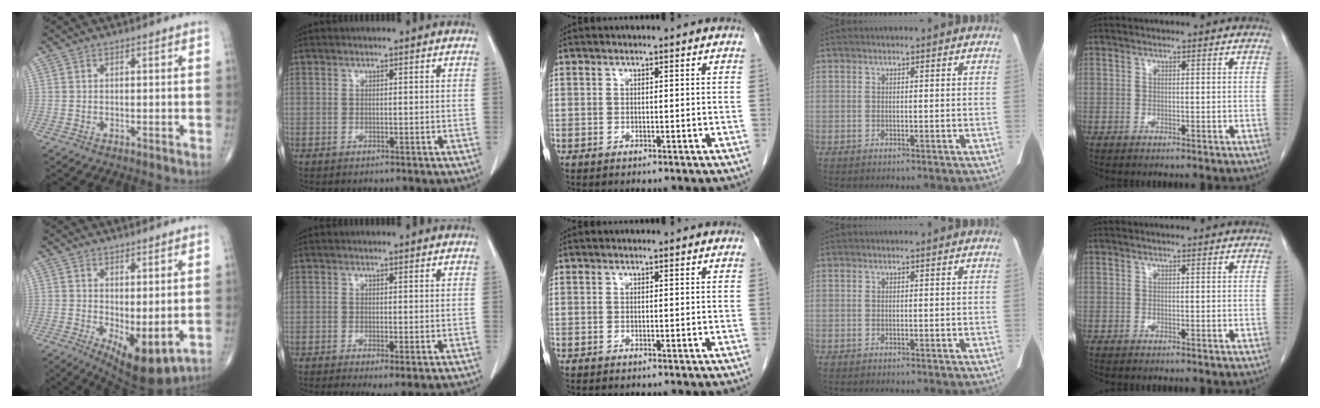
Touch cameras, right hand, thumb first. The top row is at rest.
{"thumb": {"total": 9.1, "force": [-1.2, 3.9, 8.1], "torque": [-0.116, -0.019, -0.001]}, "index": {"total": 3.7, "force": [-1.6, 0.9, 3.2], "torque": [-0.049, -0.014, -0.023]}}